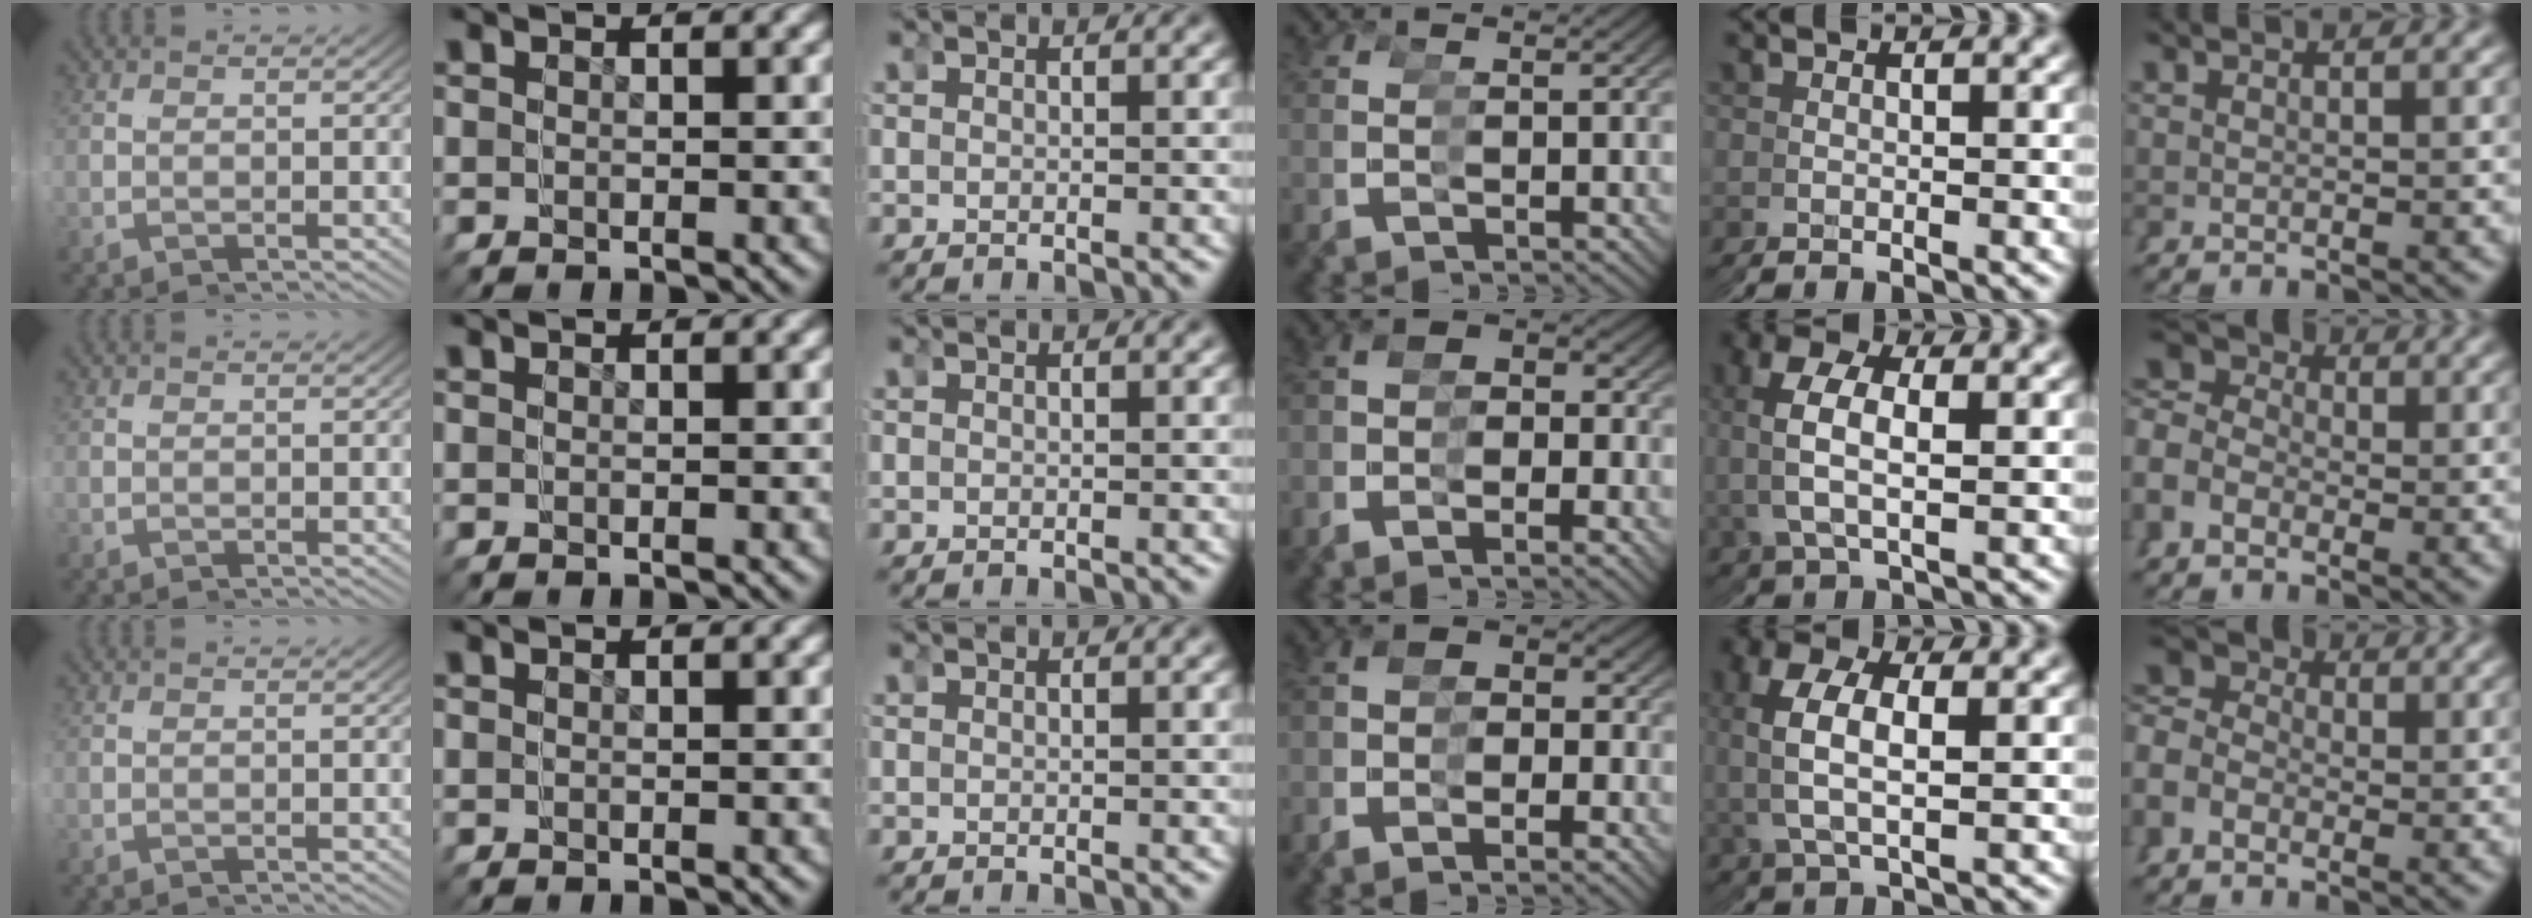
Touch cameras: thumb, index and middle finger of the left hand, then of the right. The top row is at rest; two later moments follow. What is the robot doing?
{"motion": "grasp_and_lifting", "object": "hoodie"}